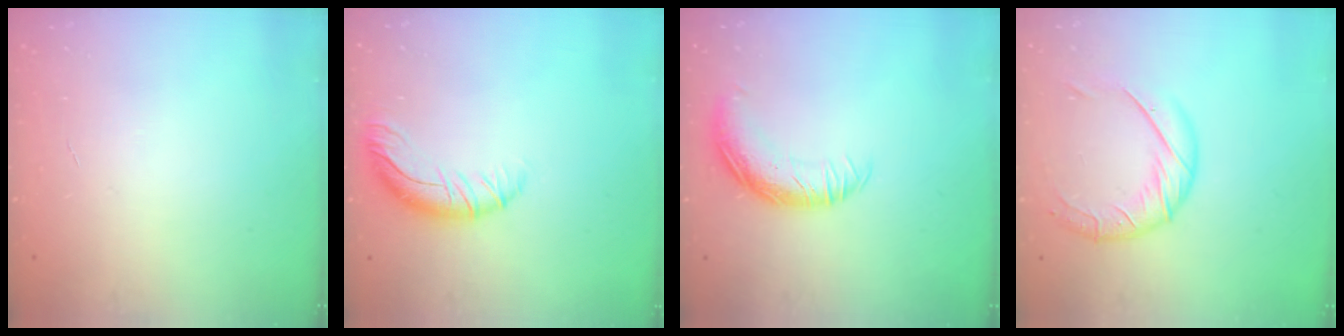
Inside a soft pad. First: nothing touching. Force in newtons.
{"total": 10.2, "press": 10.2, "slide": 0.7}
{"total": 14.7, "press": 14.7, "slide": 0.4}
{"total": 13.0, "press": 12.9, "slide": 1.4}